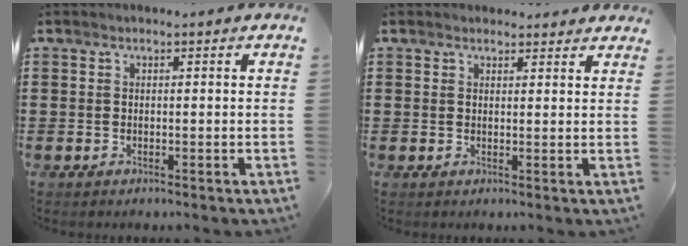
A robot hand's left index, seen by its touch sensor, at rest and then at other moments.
{"total": 1.8, "force": [1.8, 0.4, 0.2], "torque": [-0.009, 0.001, 0.035]}